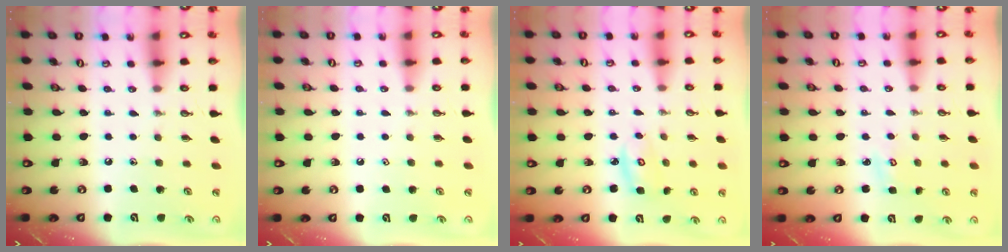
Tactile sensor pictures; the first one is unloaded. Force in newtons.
{"total": 0.9, "press": 0.7, "slide": 0.5}
{"total": 3.6, "press": 3.6, "slide": 0.3}
{"total": 2.9, "press": 2.9, "slide": 0.3}